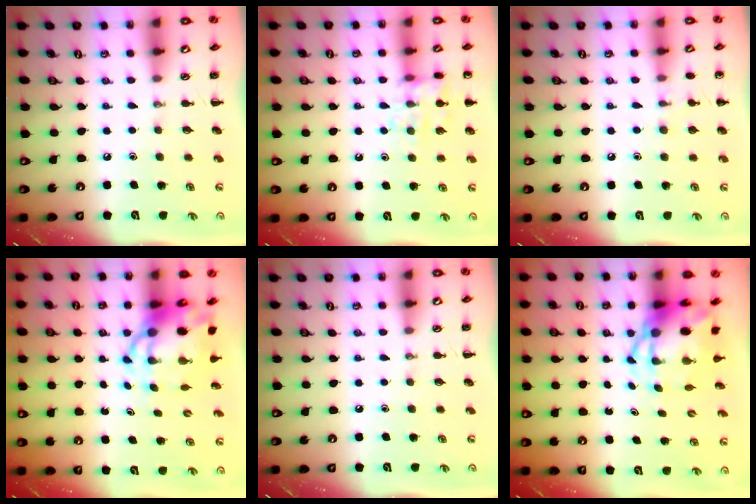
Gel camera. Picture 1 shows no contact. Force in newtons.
{"total": 11.8, "press": 11.7, "slide": 0.7}
{"total": 6.1, "press": 5.9, "slide": 1.8}
{"total": 9.3, "press": 8.9, "slide": 2.7}
{"total": 0.0}
{"total": 7.1, "press": 6.8, "slide": 1.9}